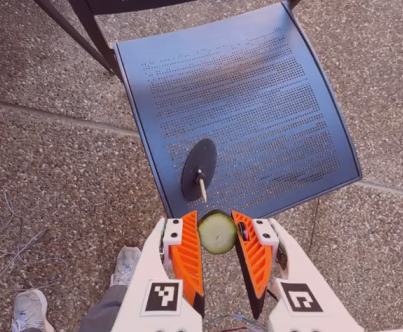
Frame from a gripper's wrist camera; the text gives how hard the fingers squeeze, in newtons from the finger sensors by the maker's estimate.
{"total": 9.0, "left": 8.2, "right": 9.7}